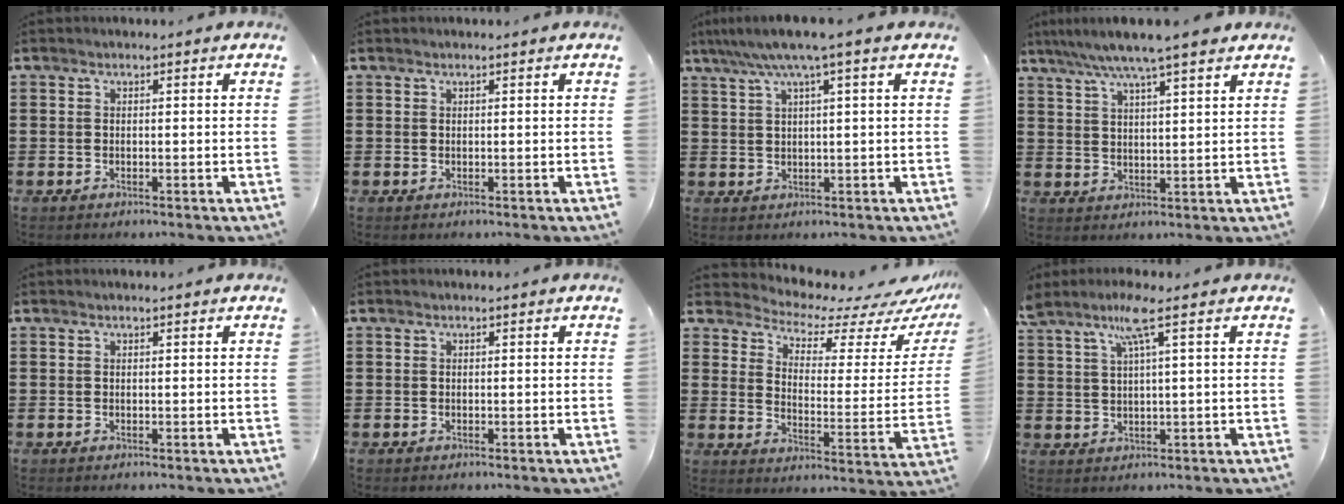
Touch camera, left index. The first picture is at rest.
{"total": 0.0}
{"total": 5.0, "force": [2.7, -0.2, 4.2], "torque": [-0.088, 0.000, 0.045]}
{"total": 6.5, "force": [5.3, -0.1, 3.7], "torque": [-0.087, -0.014, 0.092]}
{"total": 0.0}
{"total": 0.0}
{"total": 5.2, "force": [4.7, 1.3, 1.7], "torque": [-0.045, -0.041, 0.075]}
{"total": 5.1, "force": [2.9, -0.1, 4.2], "torque": [-0.090, 0.001, 0.047]}